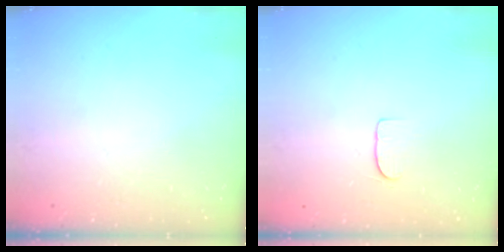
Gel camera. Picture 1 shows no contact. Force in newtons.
{"total": 4.9, "press": 4.9, "slide": 0.3}